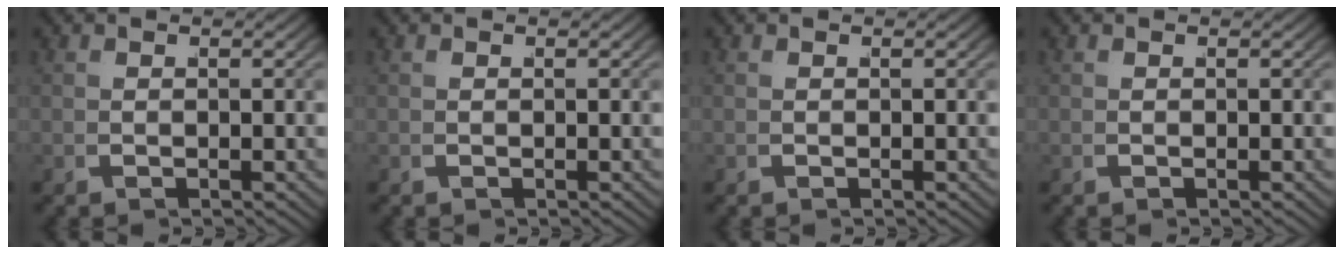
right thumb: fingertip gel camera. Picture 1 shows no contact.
{"total": 0.0}
{"total": 0.0}
{"total": 0.0}